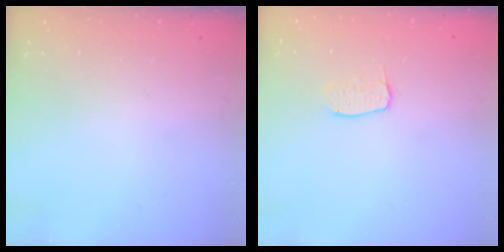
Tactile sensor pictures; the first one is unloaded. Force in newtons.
{"total": 4.5, "press": 4.4, "slide": 0.3}